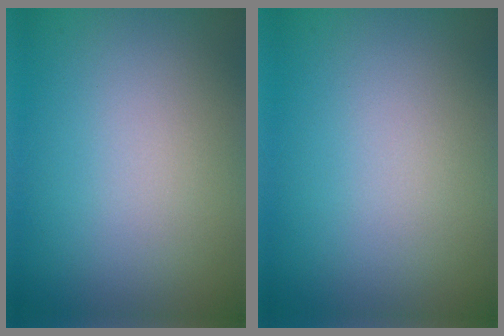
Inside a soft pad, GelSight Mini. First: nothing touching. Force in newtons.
{"total": 0.0}